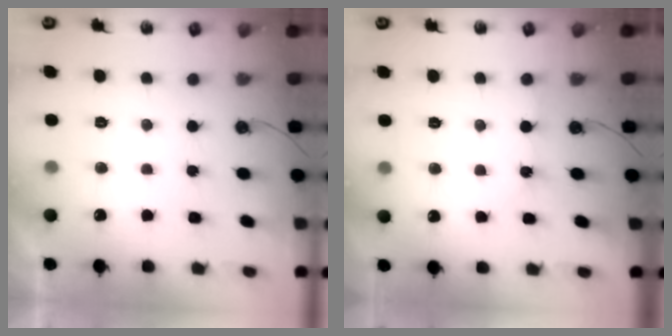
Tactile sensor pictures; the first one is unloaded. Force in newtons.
{"total": 3.3, "press": 3.3, "slide": 0.4}